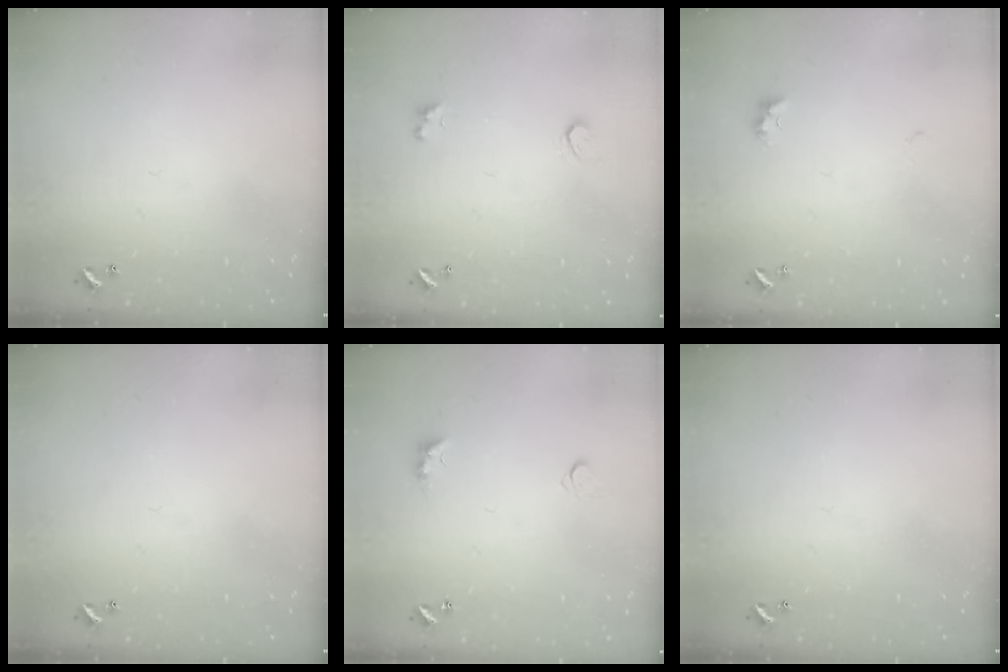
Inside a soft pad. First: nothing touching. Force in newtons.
{"total": 1.7, "press": 1.1, "slide": 1.2}
{"total": 2.7, "press": 2.6, "slide": 0.6}
{"total": 0.0}
{"total": 4.5, "press": 4.4, "slide": 0.8}
{"total": 0.0}